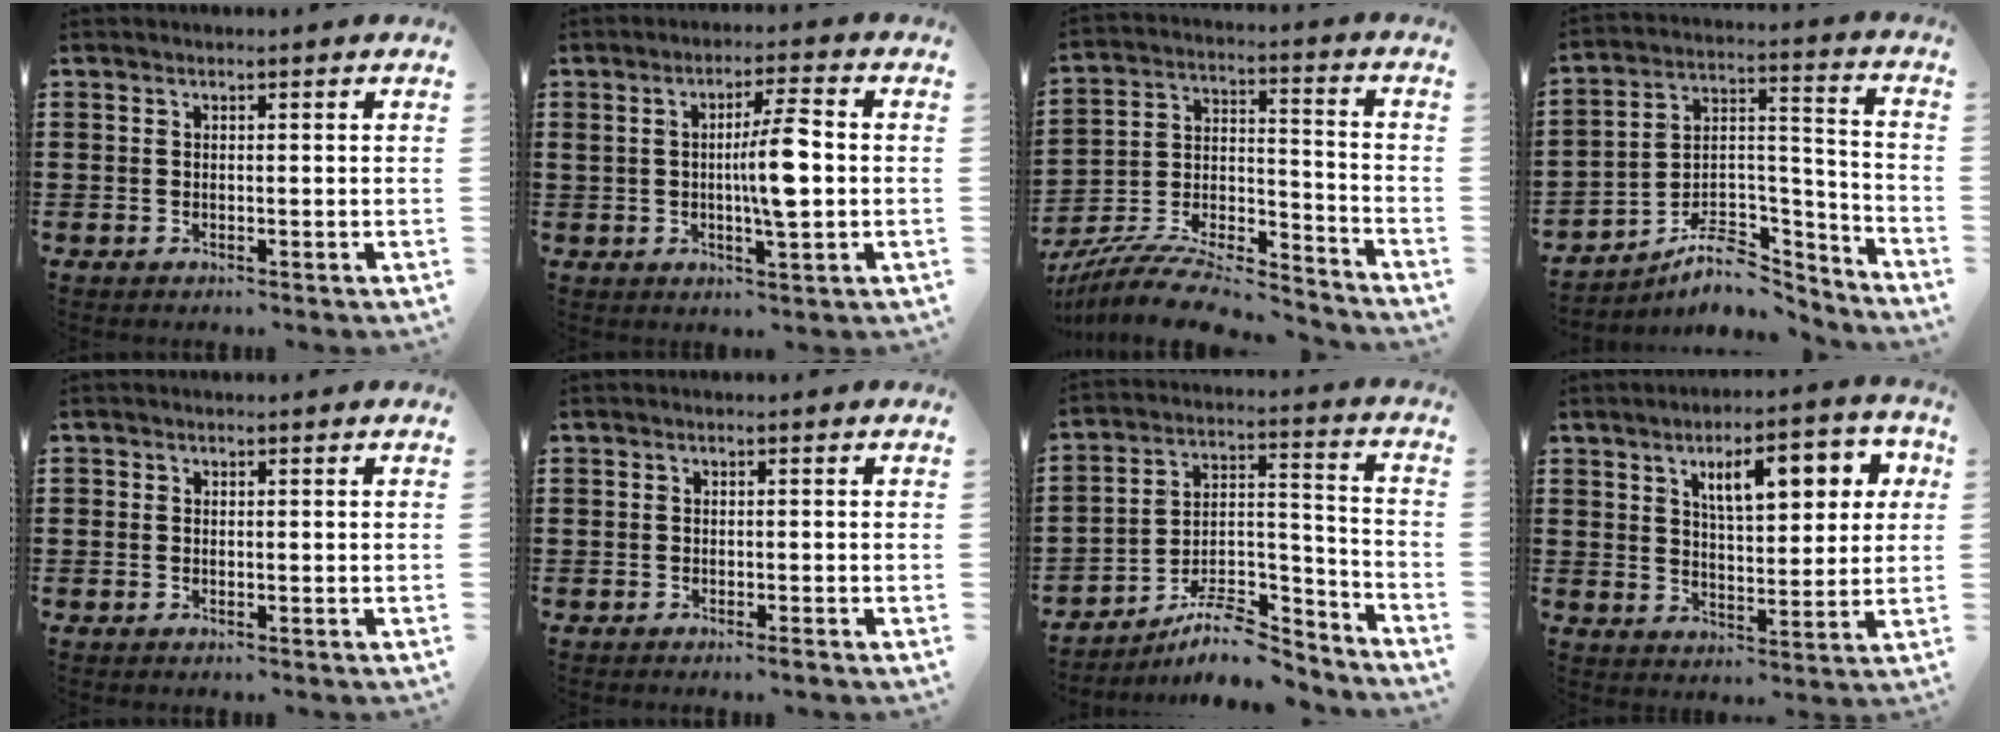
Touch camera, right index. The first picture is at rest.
{"total": 7.2, "force": [-0.2, 1.0, 7.1], "torque": [-0.119, 0.000, -0.009]}
{"total": 9.9, "force": [-9.0, 1.6, 3.9], "torque": [-0.068, 0.011, -0.177]}
{"total": 8.6, "force": [-6.9, 3.8, 3.3], "torque": [-0.050, 0.023, -0.128]}
{"total": 0.0}
{"total": 0.7, "force": [-0.6, 0.0, 0.4], "torque": [-0.009, -0.002, -0.011]}
{"total": 10.2, "force": [-8.6, 3.3, 4.3], "torque": [-0.057, 0.038, -0.157]}
{"total": 9.3, "force": [3.9, 3.7, 7.6], "torque": [-0.126, 0.002, 0.059]}